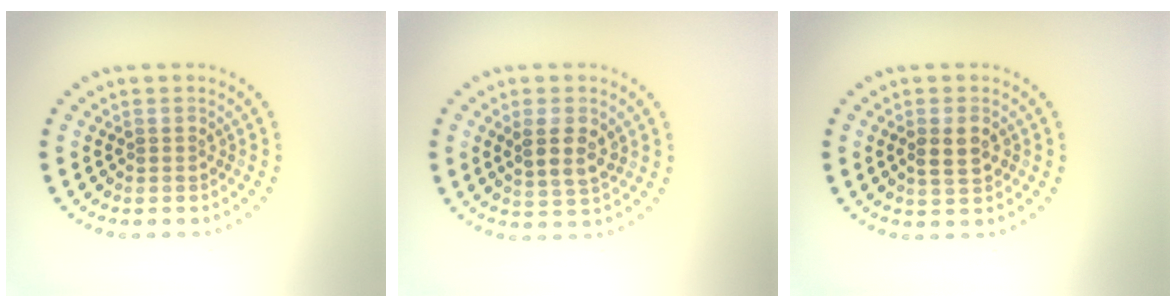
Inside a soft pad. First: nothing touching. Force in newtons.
{"total": 2.8, "press": 2.7, "slide": 0.8}
{"total": 2.4, "press": 2.3, "slide": 0.6}